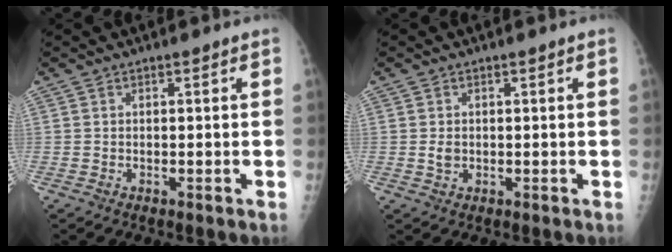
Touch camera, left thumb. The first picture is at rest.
{"total": 1.7, "force": [0.0, 1.3, 1.0], "torque": [-0.014, -0.001, 0.005]}